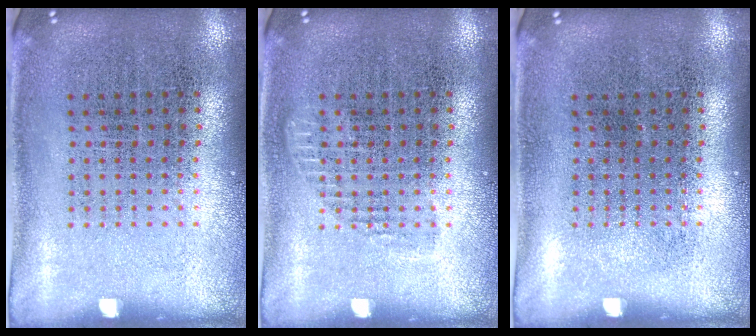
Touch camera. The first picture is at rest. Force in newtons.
{"total": 0.8, "press": 0.8, "slide": 0.2}
{"total": 0.0}